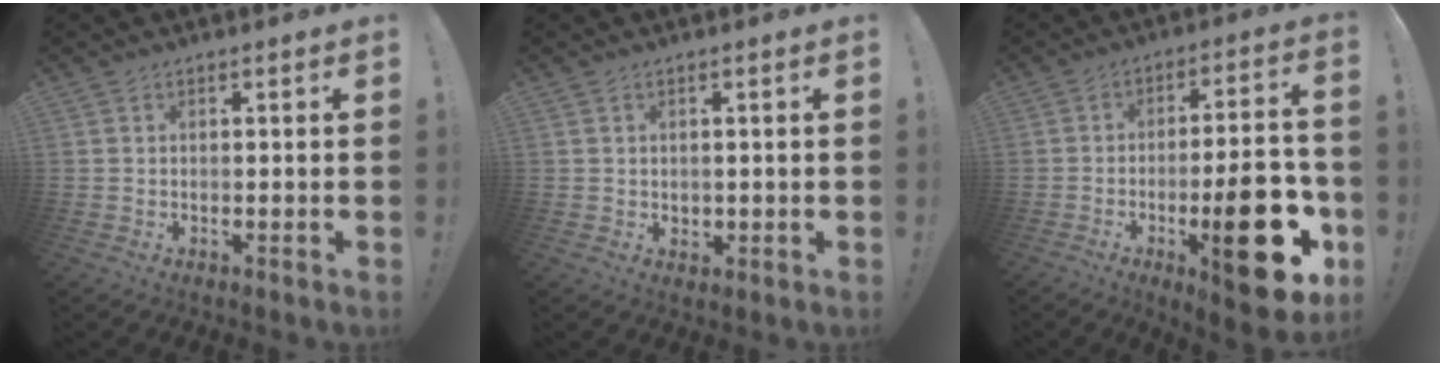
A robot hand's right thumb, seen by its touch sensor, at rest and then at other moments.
{"total": 1.5, "force": [0.7, 1.2, 0.5], "torque": [-0.003, -0.002, 0.012]}
{"total": 21.6, "force": [-7.0, 6.8, 19.2], "torque": [-0.253, 0.025, -0.096]}